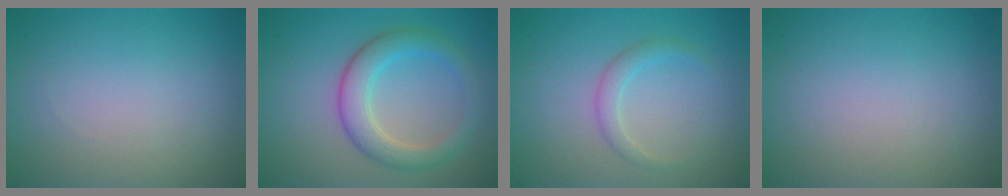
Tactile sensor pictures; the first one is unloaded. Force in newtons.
{"total": 4.2, "press": 4.2, "slide": 0.1}
{"total": 1.6, "press": 1.6, "slide": 0.1}
{"total": 0.0}